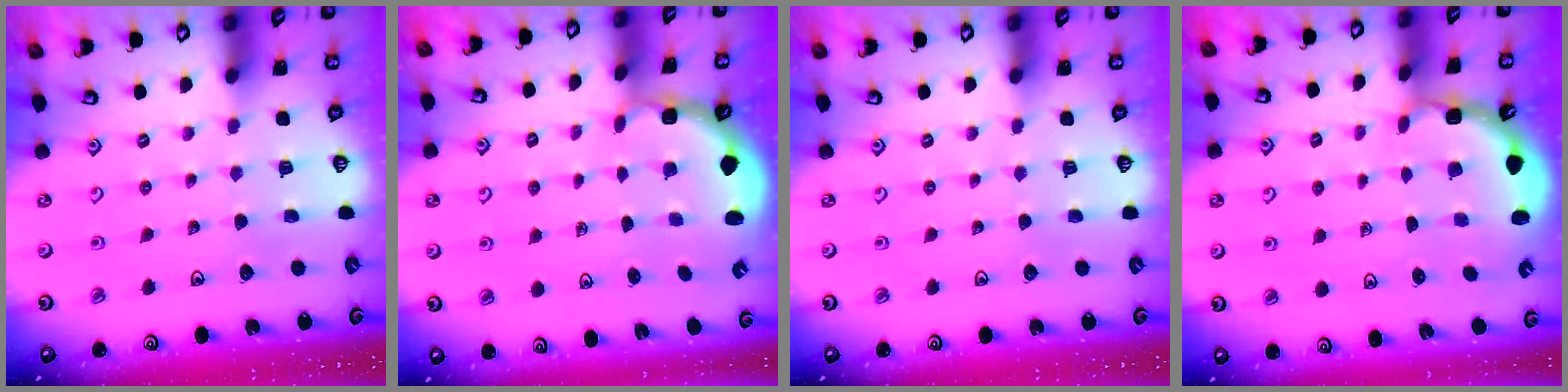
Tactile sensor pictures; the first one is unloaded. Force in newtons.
{"total": 2.7, "press": 2.1, "slide": 1.7}
{"total": 0.0}
{"total": 2.1, "press": 1.9, "slide": 0.9}